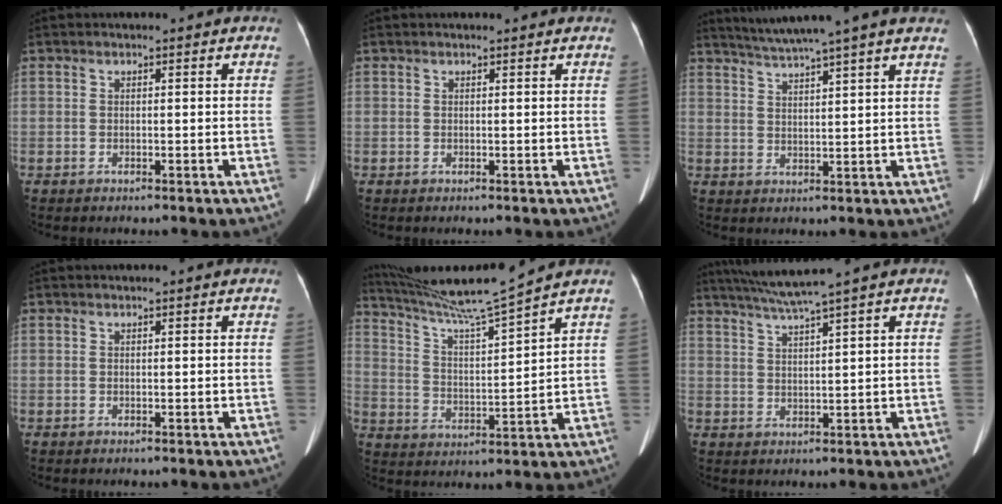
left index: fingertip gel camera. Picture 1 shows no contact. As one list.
[{"total": 1.6, "force": [1.5, 0.3, 0.5], "torque": [-0.012, 0.015, 0.018]}, {"total": 10.4, "force": [9.0, -1.6, 5.0], "torque": [-0.091, 0.020, 0.125]}, {"total": 0.0}, {"total": 12.1, "force": [10.7, -2.9, 4.8], "torque": [-0.089, -0.015, 0.193]}, {"total": 5.8, "force": [4.7, -1.9, 2.9], "torque": [-0.057, 0.004, 0.091]}]